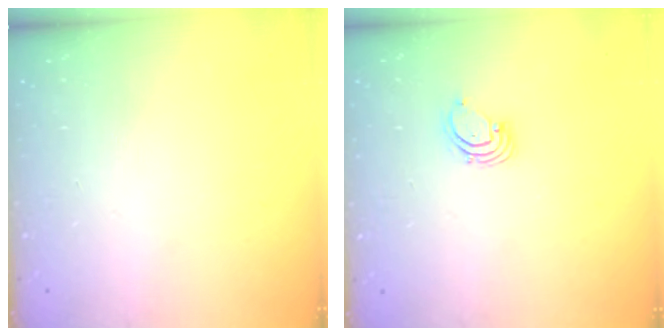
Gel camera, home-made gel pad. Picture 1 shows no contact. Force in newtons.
{"total": 1.5, "press": 1.5, "slide": 0.1}